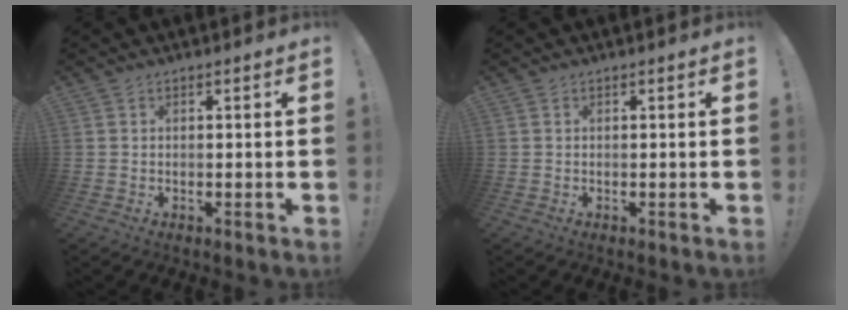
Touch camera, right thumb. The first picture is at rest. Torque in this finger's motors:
{"motor_torque": [-0.04, 0.04, 0.08, -0.08, 0.05]}